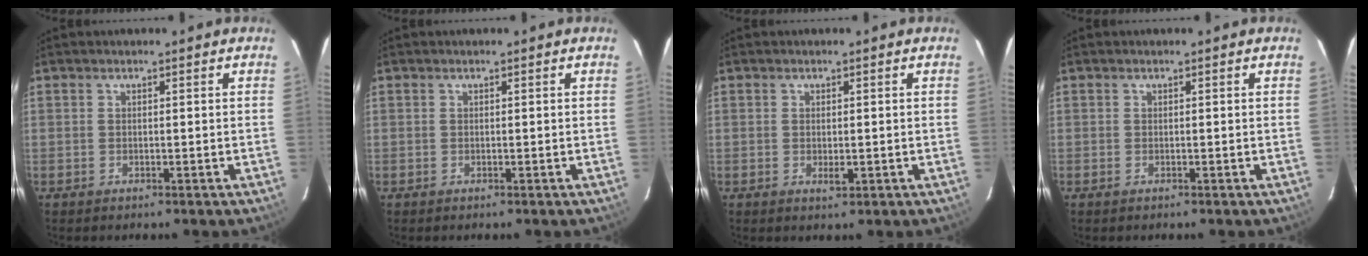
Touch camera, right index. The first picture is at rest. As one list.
[{"total": 0.0}, {"total": 1.8, "force": [-0.3, 0.9, 1.6], "torque": [-0.027, -0.002, -0.003]}, {"total": 0.0}]